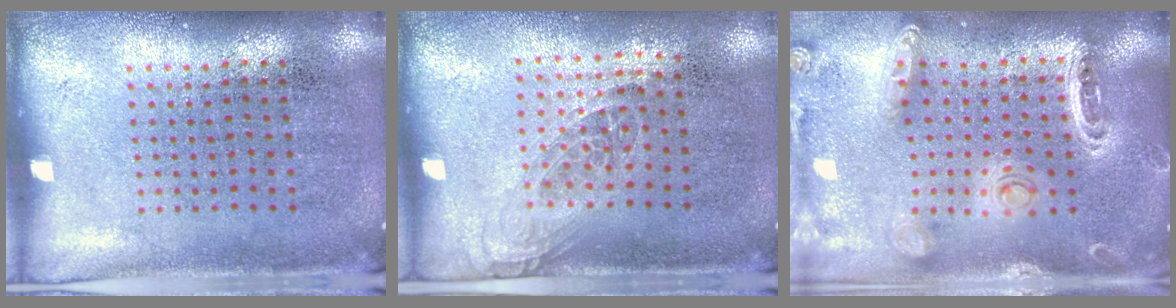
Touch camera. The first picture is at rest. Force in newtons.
{"total": 1.0, "press": 0.9, "slide": 0.6}
{"total": 1.4, "press": 1.4, "slide": 0.0}